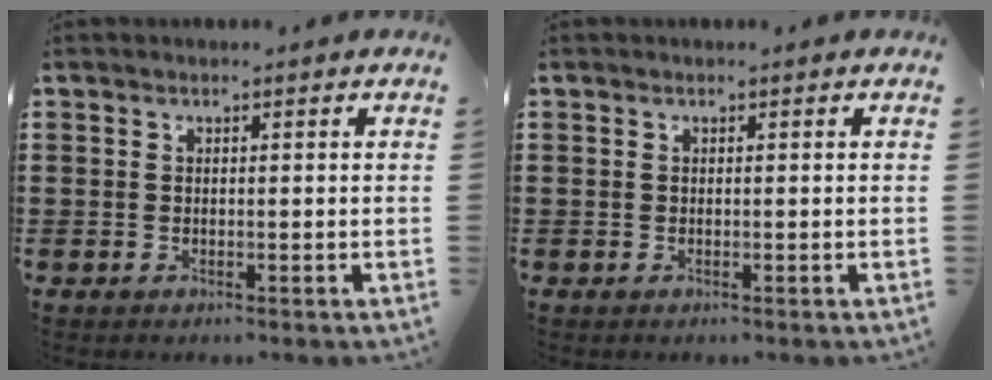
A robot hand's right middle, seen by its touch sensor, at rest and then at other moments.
{"total": 0.0}